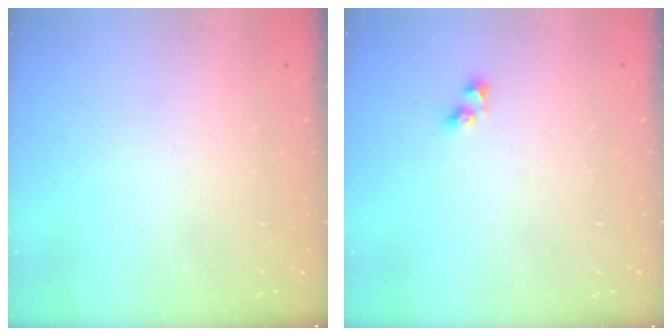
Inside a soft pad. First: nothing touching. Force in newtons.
{"total": 3.3, "press": 3.2, "slide": 0.7}